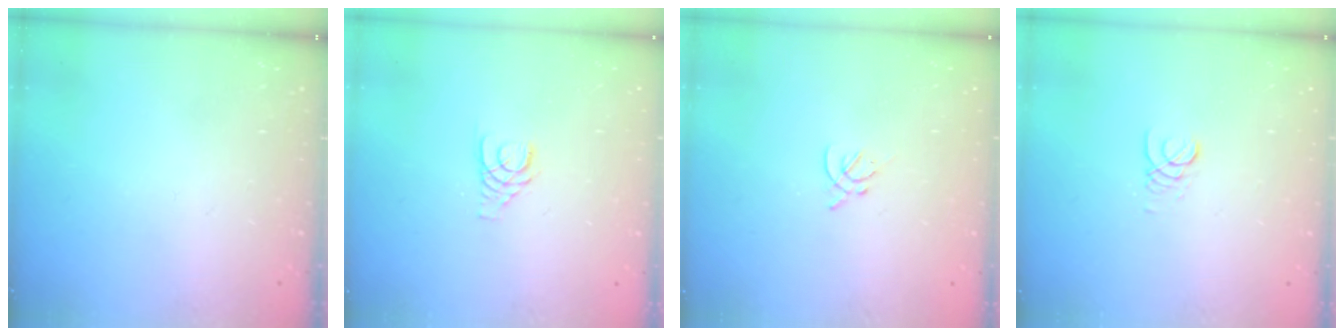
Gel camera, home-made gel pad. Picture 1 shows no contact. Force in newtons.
{"total": 3.6, "press": 3.6, "slide": 0.3}
{"total": 2.2, "press": 2.1, "slide": 0.6}
{"total": 1.4, "press": 1.4, "slide": 0.2}